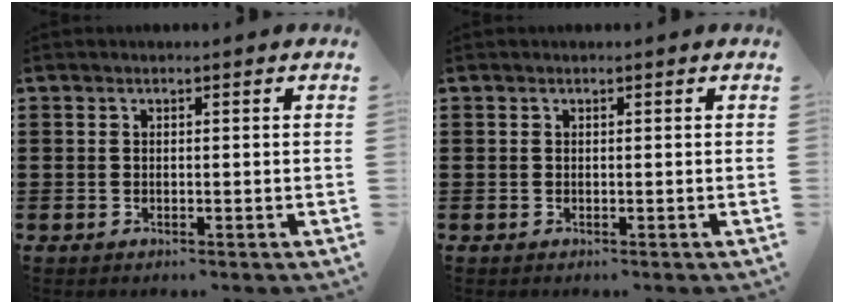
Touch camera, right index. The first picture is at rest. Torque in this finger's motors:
{"motor_torque": [0.01, 0.01, 0.00, 0.00]}